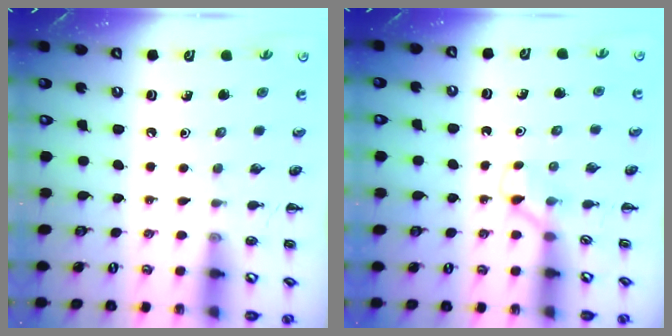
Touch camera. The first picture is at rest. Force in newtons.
{"total": 2.8, "press": 2.6, "slide": 1.0}